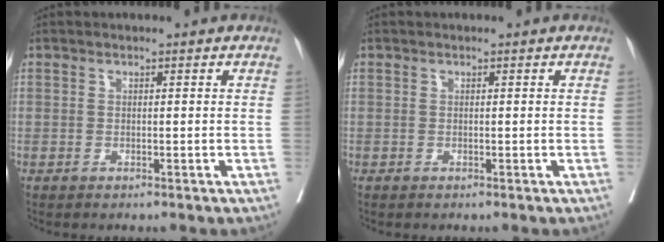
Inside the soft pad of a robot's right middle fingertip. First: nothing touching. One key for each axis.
{"total": 0.0}